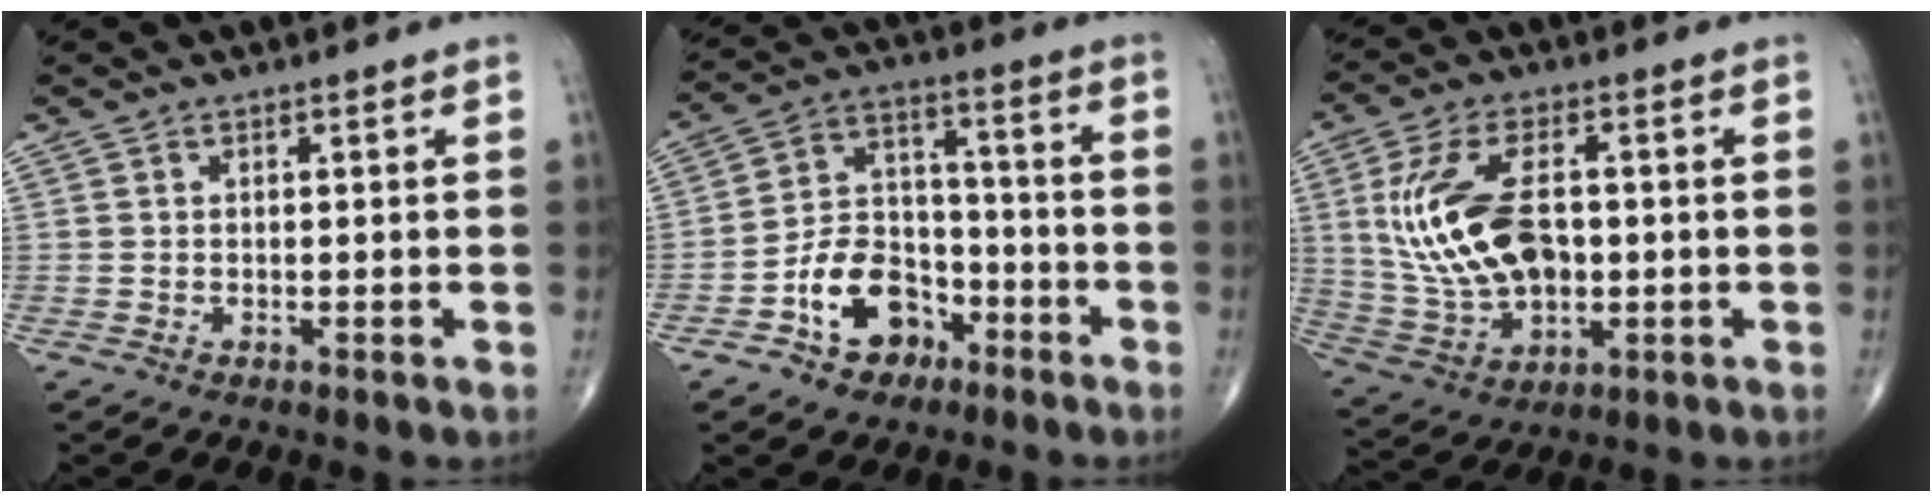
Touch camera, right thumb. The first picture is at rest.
{"total": 12.0, "force": [-6.1, 8.3, 6.1], "torque": [-0.072, 0.063, -0.107]}
{"total": 16.5, "force": [1.2, 9.2, 13.6], "torque": [-0.263, -0.001, 0.034]}